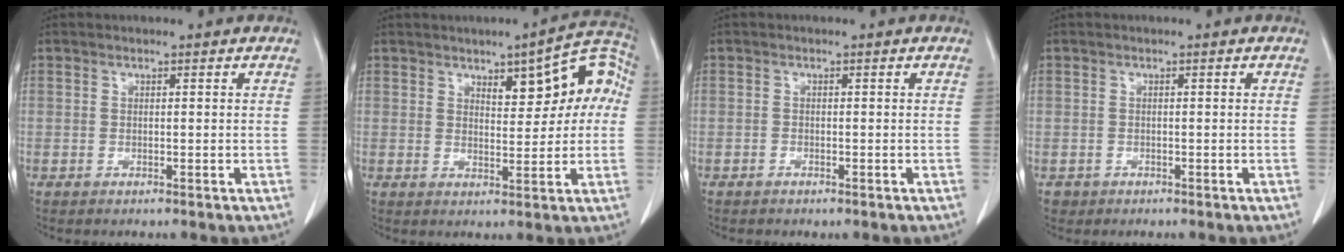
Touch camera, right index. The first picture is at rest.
{"total": 10.0, "force": [2.4, 3.8, 8.9], "torque": [-0.099, 0.035, 0.030]}
{"total": 0.6, "force": [-0.4, 0.4, 0.1], "torque": [-0.007, 0.001, -0.005]}
{"total": 1.3, "force": [-0.6, 1.1, -0.2], "torque": [-0.007, 0.004, -0.009]}